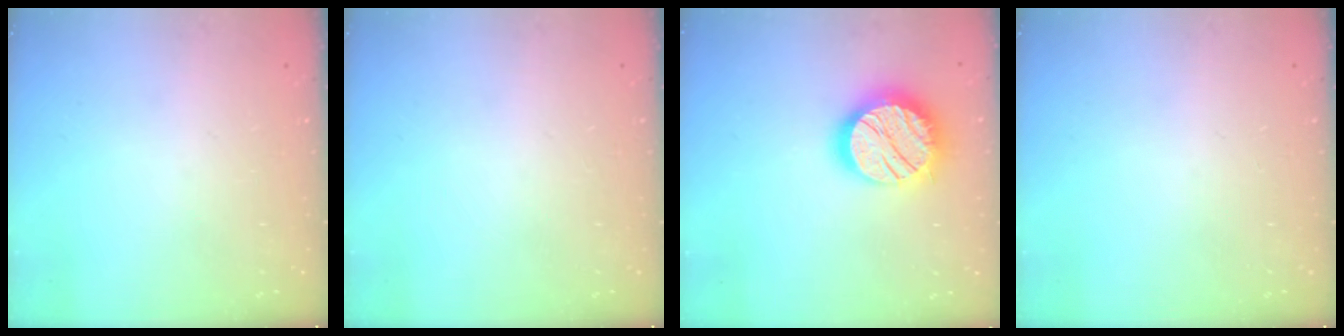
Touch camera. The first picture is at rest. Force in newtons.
{"total": 0.0}
{"total": 19.9, "press": 19.9, "slide": 1.3}
{"total": 0.0}